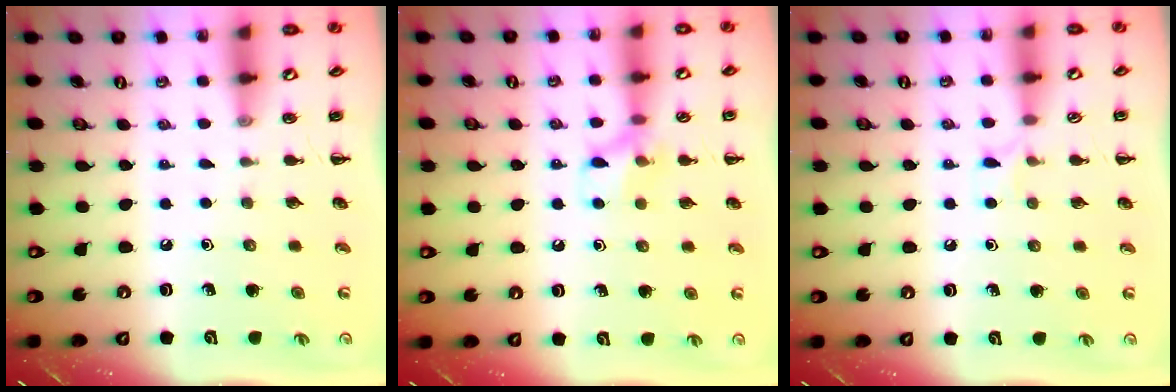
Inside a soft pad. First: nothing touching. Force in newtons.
{"total": 8.6, "press": 8.5, "slide": 1.5}
{"total": 4.9, "press": 4.5, "slide": 1.8}